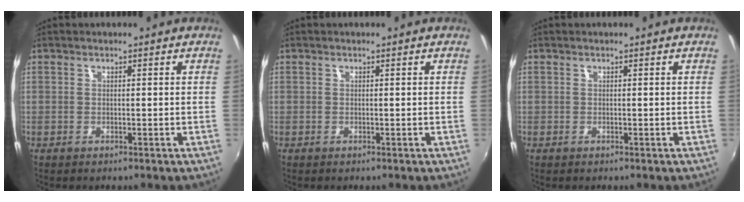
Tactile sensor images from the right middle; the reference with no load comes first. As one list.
[{"total": 0.0}, {"total": 0.0}]